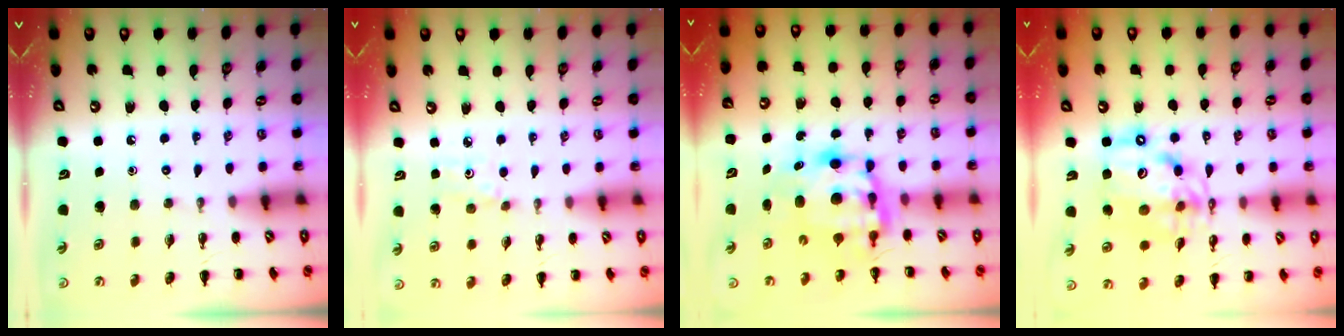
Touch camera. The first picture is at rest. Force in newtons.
{"total": 3.2, "press": 3.0, "slide": 1.0}
{"total": 7.8, "press": 7.7, "slide": 1.6}
{"total": 14.2, "press": 13.8, "slide": 3.4}